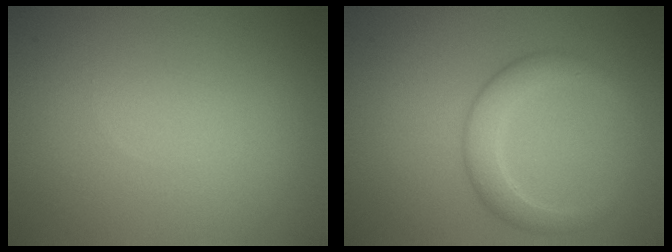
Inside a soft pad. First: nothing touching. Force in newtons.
{"total": 3.1, "press": 3.1, "slide": 0.3}